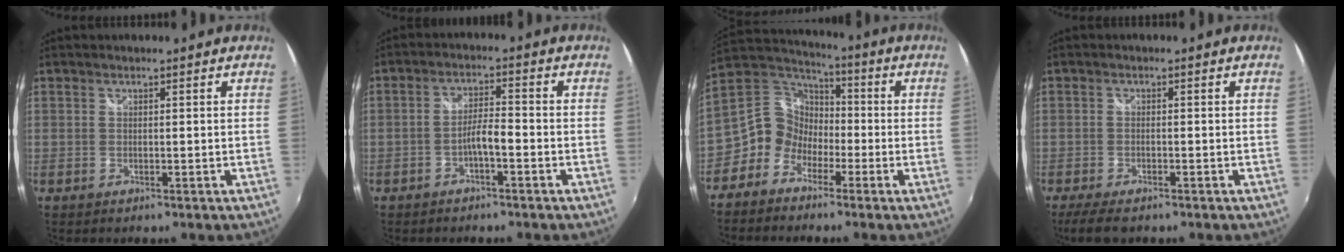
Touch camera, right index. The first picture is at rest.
{"total": 3.6, "force": [-2.1, 0.4, 2.9], "torque": [-0.061, 0.009, -0.036]}
{"total": 9.2, "force": [-3.7, 7.8, 3.1], "torque": [-0.067, 0.032, -0.087]}
{"total": 5.3, "force": [-3.8, 1.4, 3.4], "torque": [-0.077, -0.020, -0.067]}